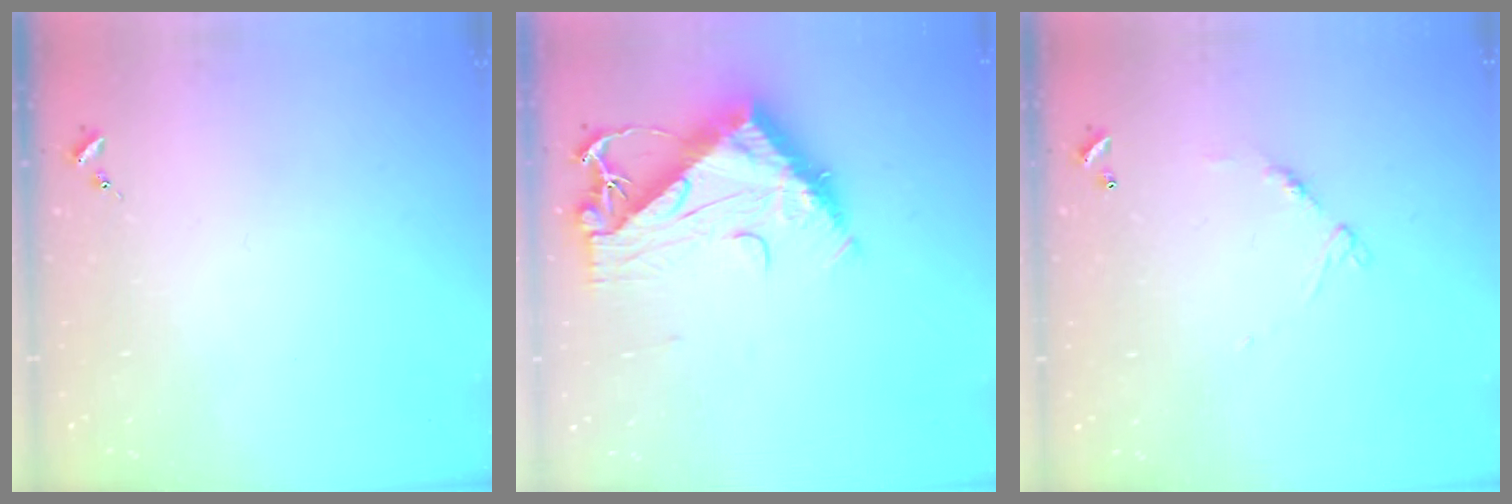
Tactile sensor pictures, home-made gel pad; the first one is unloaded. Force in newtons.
{"total": 12.0, "press": 11.9, "slide": 1.4}
{"total": 6.7, "press": 6.6, "slide": 0.5}